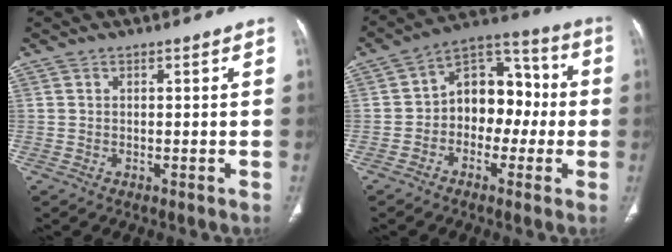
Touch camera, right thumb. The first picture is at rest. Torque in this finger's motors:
{"motor_torque": [-0.05, 0.28, -0.08, 0.31, 0.05]}